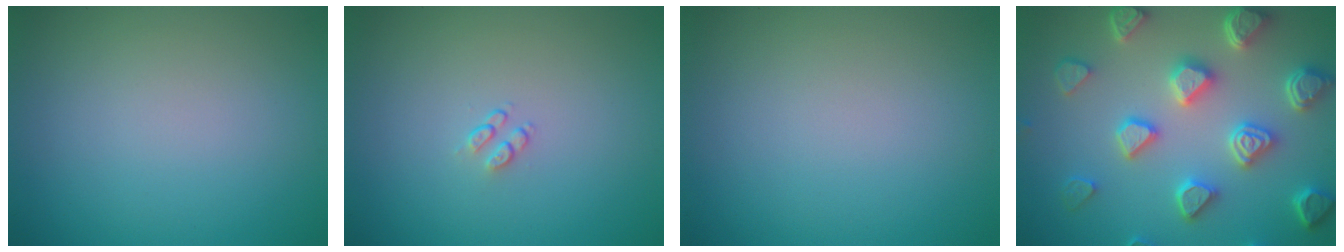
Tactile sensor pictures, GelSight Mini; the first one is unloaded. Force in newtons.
{"total": 0.9, "press": 0.6, "slide": 0.7}
{"total": 0.0}
{"total": 6.5, "press": 5.4, "slide": 3.5}